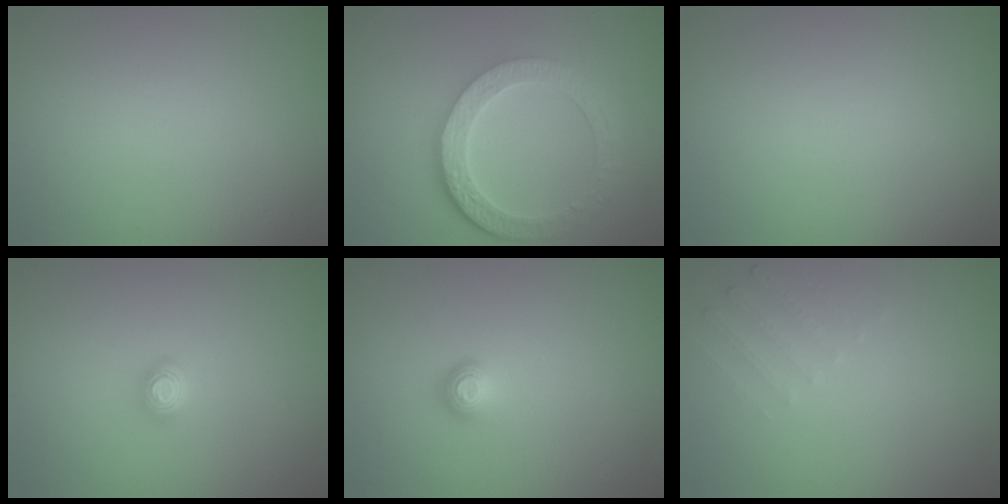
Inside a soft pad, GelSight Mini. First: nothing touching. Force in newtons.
{"total": 6.3, "press": 4.6, "slide": 4.2}
{"total": 0.0}
{"total": 1.8, "press": 1.3, "slide": 1.3}
{"total": 1.0, "press": 0.9, "slide": 0.4}
{"total": 1.6, "press": 1.6, "slide": 0.4}